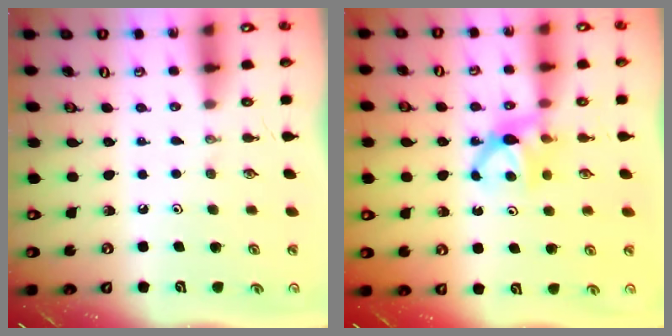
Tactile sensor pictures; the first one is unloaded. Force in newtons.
{"total": 6.4, "press": 6.3, "slide": 0.4}